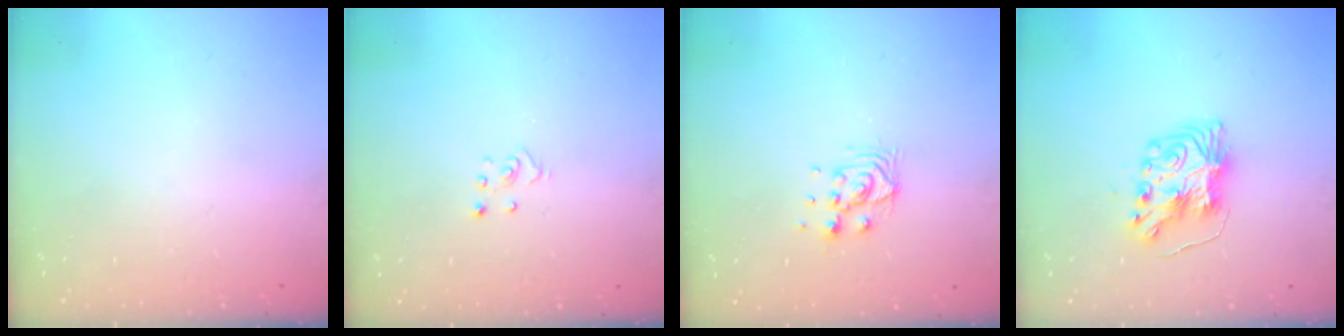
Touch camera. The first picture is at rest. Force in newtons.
{"total": 2.8, "press": 2.8, "slide": 0.3}
{"total": 6.9, "press": 6.9, "slide": 0.4}
{"total": 8.3, "press": 8.3, "slide": 0.2}